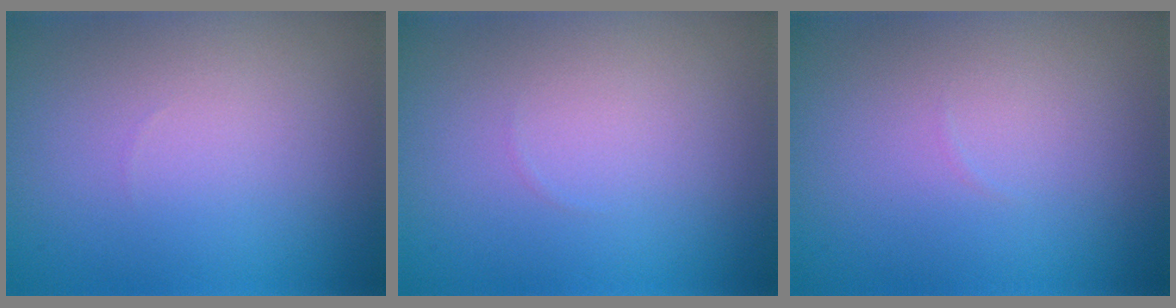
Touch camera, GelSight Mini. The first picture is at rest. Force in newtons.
{"total": 0.0}
{"total": 0.0}